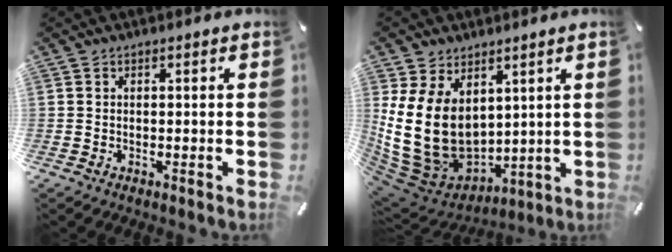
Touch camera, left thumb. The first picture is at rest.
{"total": 17.3, "force": [2.8, 13.3, 10.7], "torque": [-0.233, -0.035, 0.062]}